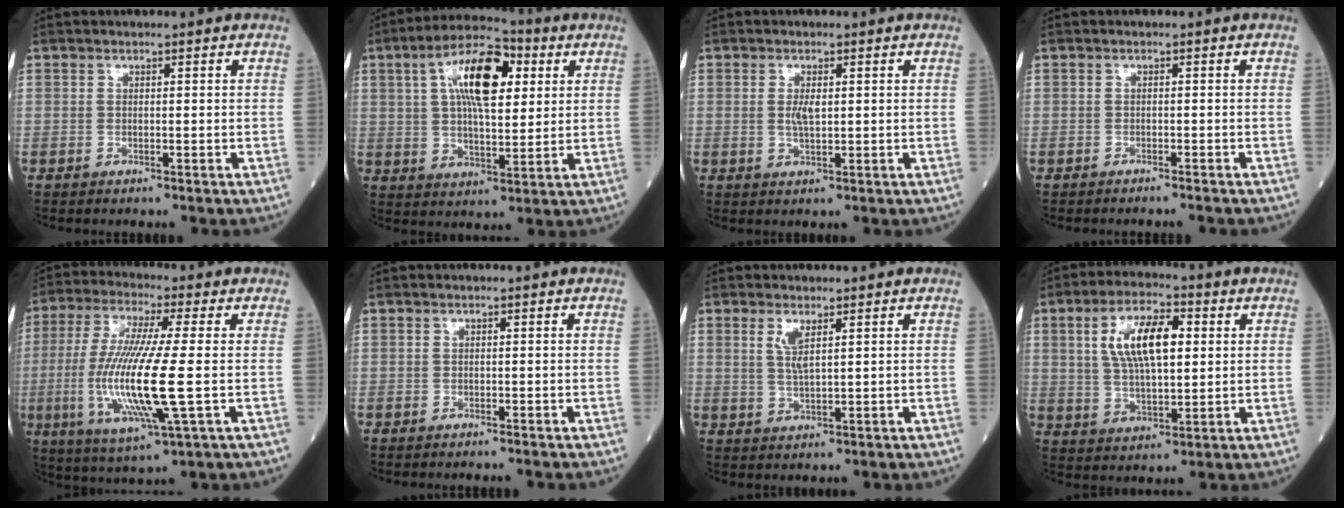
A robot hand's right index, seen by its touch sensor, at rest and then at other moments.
{"total": 13.3, "force": [4.3, 4.8, 11.6], "torque": [-0.211, 0.026, 0.071]}
{"total": 2.5, "force": [0.4, 0.7, 2.4], "torque": [-0.047, -0.003, 0.008]}
{"total": 2.5, "force": [-2.5, -0.1, 0.6], "torque": [-0.007, -0.002, -0.032]}
{"total": 15.8, "force": [-2.1, 1.0, 15.7], "torque": [-0.332, -0.020, -0.042]}
{"total": 1.0, "force": [-1.0, -0.1, 0.3], "torque": [-0.002, 0.000, -0.014]}
{"total": 3.2, "force": [1.4, 0.5, 2.8], "torque": [-0.061, -0.004, 0.031]}
{"total": 11.0, "force": [2.9, 4.0, 9.9], "torque": [-0.193, 0.013, 0.053]}